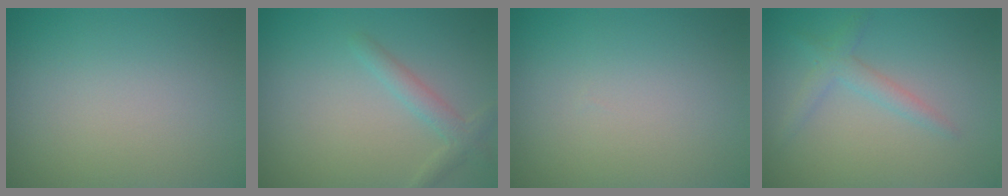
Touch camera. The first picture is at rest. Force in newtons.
{"total": 2.0, "press": 2.0, "slide": 0.1}
{"total": 0.0}
{"total": 2.0, "press": 2.0, "slide": 0.2}